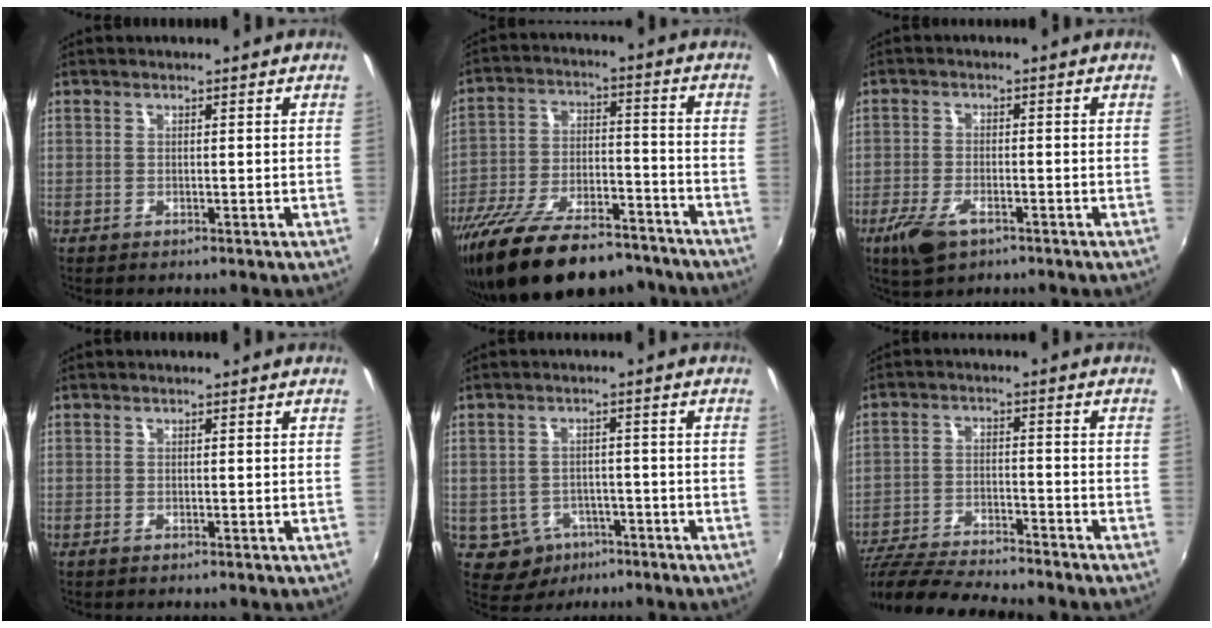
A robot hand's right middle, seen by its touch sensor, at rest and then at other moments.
{"total": 22.4, "force": [-17.4, 8.2, 11.4], "torque": [-0.214, -0.019, -0.263]}
{"total": 6.8, "force": [-4.1, 3.1, 4.5], "torque": [-0.114, -0.017, -0.075]}
{"total": 0.0}
{"total": 6.9, "force": [-3.7, 5.6, 1.9], "torque": [-0.052, 0.006, -0.039]}
{"total": 17.2, "force": [-15.1, 2.3, 7.9], "torque": [-0.168, -0.034, -0.250]}